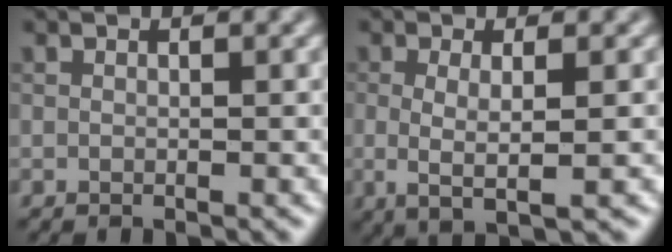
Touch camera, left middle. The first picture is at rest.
{"total": 2.8, "force": [-0.7, 0.5, 2.7], "torque": [-0.054, -0.004, -0.007]}